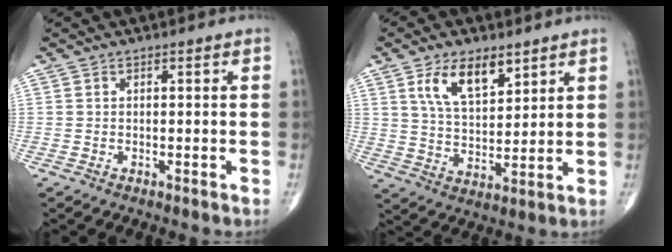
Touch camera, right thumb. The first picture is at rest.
{"total": 10.5, "force": [5.7, 5.0, 7.2], "torque": [-0.110, -0.028, 0.111]}